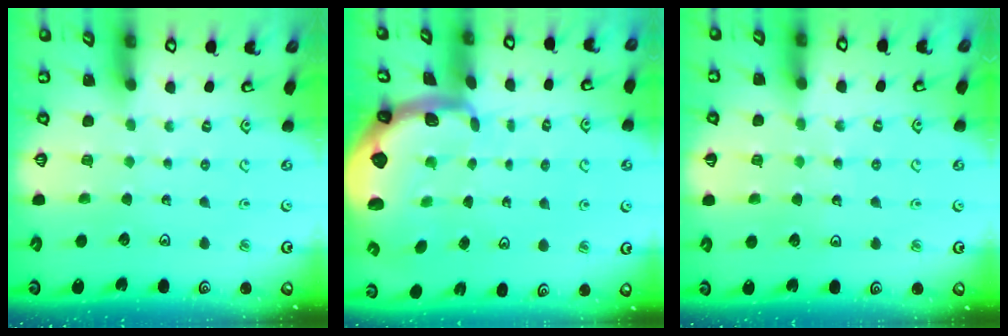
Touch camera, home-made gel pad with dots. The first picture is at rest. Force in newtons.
{"total": 2.9, "press": 2.9, "slide": 0.5}
{"total": 4.9, "press": 4.9, "slide": 0.6}